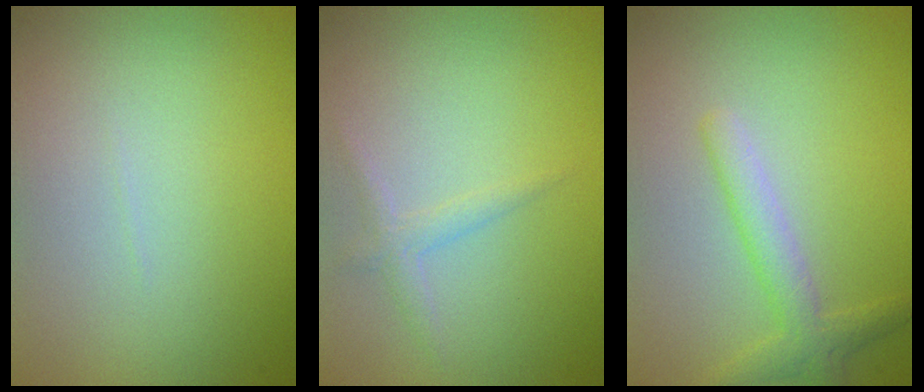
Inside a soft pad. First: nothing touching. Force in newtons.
{"total": 1.3, "press": 1.3, "slide": 0.0}
{"total": 2.5, "press": 2.5, "slide": 0.1}